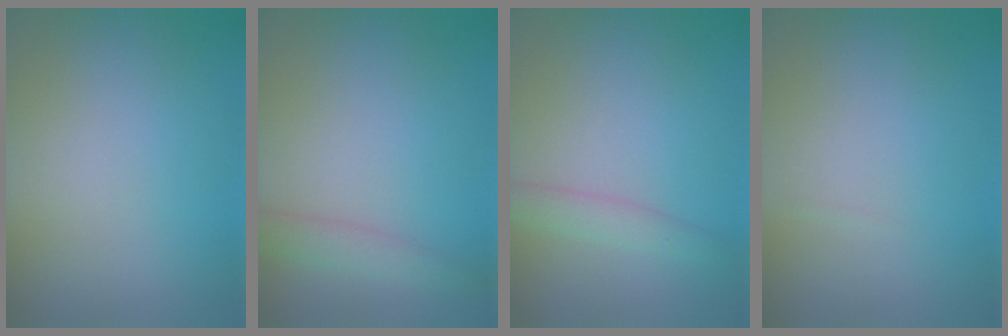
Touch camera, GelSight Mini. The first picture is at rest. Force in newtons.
{"total": 1.9, "press": 1.9, "slide": 0.1}
{"total": 1.8, "press": 1.8, "slide": 0.1}
{"total": 0.0}